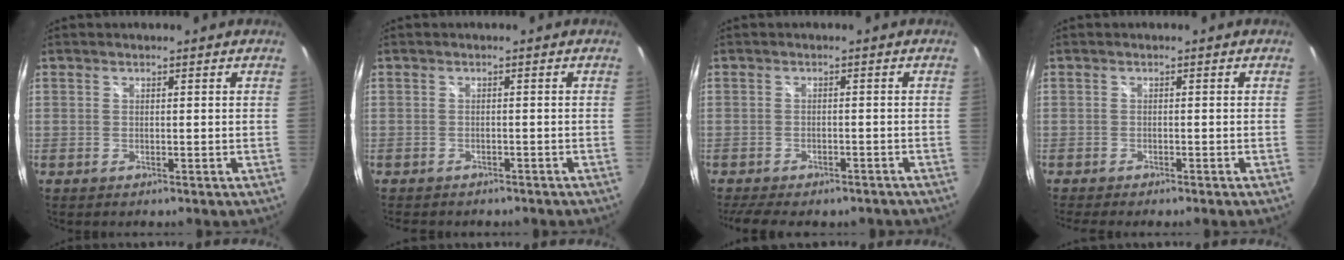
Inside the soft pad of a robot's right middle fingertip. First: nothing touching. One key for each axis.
{"total": 3.9, "fx": -3.3, "fy": 1.4, "fz": 1.3, "tx": -0.028, "ty": -0.012, "tz": -0.042}
{"total": 9.3, "fx": -7.6, "fy": 3.2, "fz": 4.3, "tx": -0.094, "ty": -0.020, "tz": -0.103}
{"total": 3.0, "fx": -2.6, "fy": 0.0, "fz": 1.3, "tx": -0.028, "ty": -0.014, "tz": -0.042}